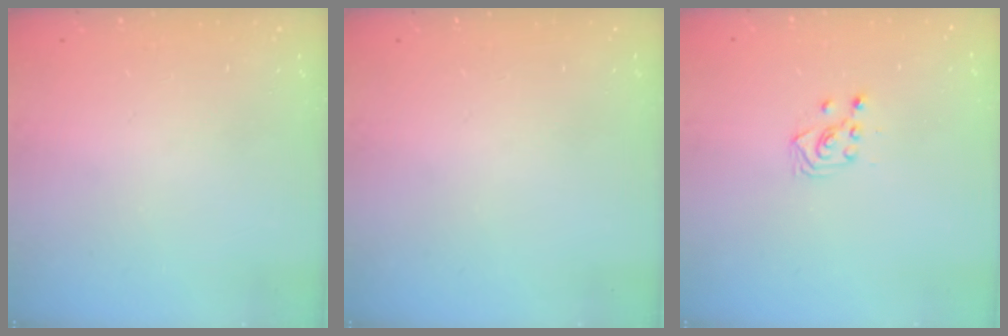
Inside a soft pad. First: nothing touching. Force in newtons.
{"total": 0.0}
{"total": 3.4, "press": 3.3, "slide": 0.9}